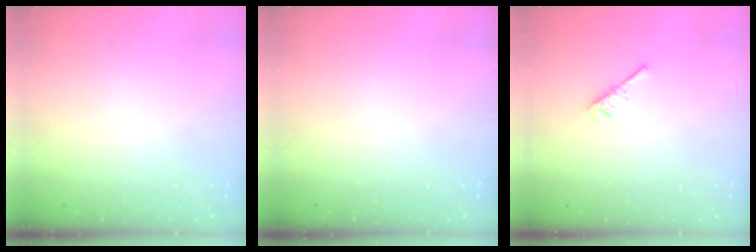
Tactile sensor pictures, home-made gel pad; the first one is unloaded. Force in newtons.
{"total": 0.0}
{"total": 1.9, "press": 1.9, "slide": 0.4}